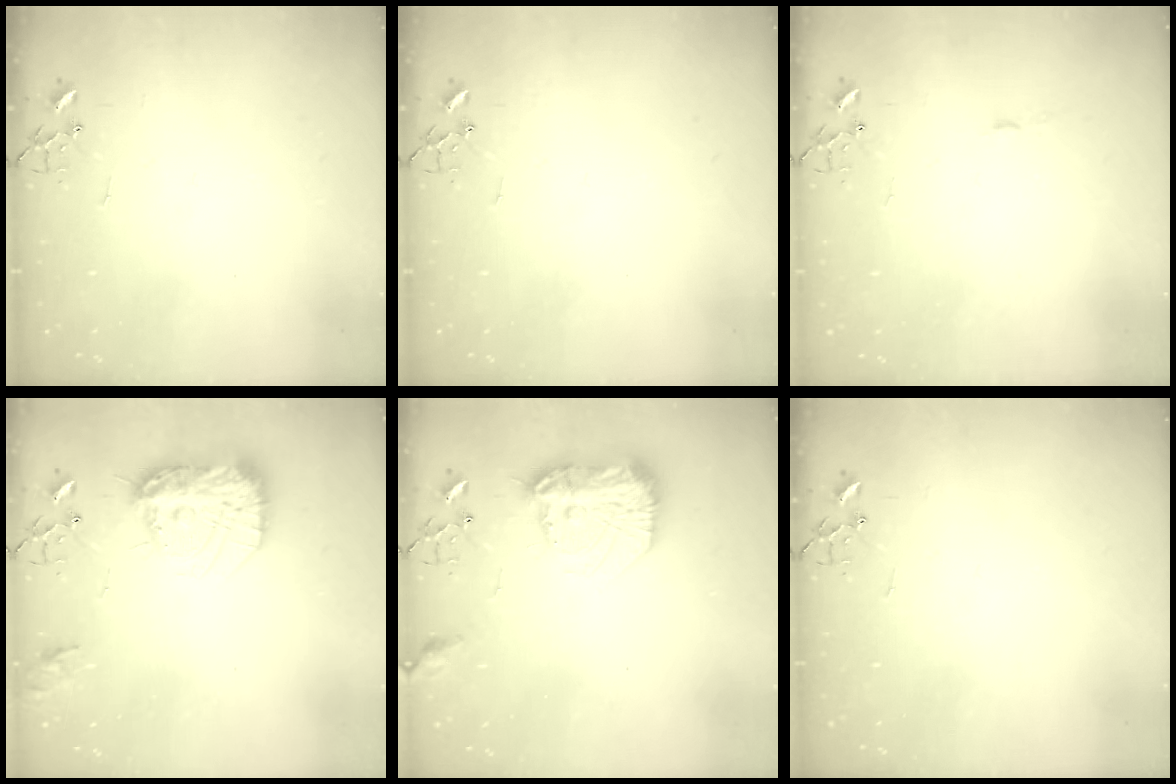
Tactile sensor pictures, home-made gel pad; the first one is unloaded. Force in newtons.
{"total": 0.0}
{"total": 3.3, "press": 3.3, "slide": 0.4}
{"total": 17.7, "press": 17.7, "slide": 1.2}
{"total": 18.4, "press": 18.3, "slide": 1.4}
{"total": 0.0}